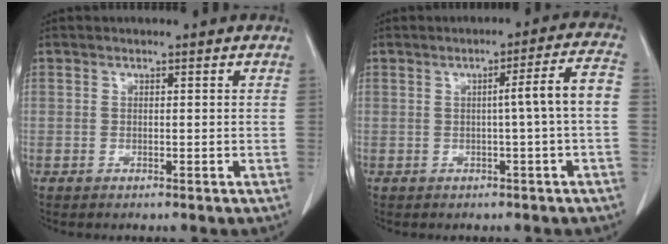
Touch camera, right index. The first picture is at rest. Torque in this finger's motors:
{"motor_torque": [0.88, -0.30, 0.21, 0.08]}